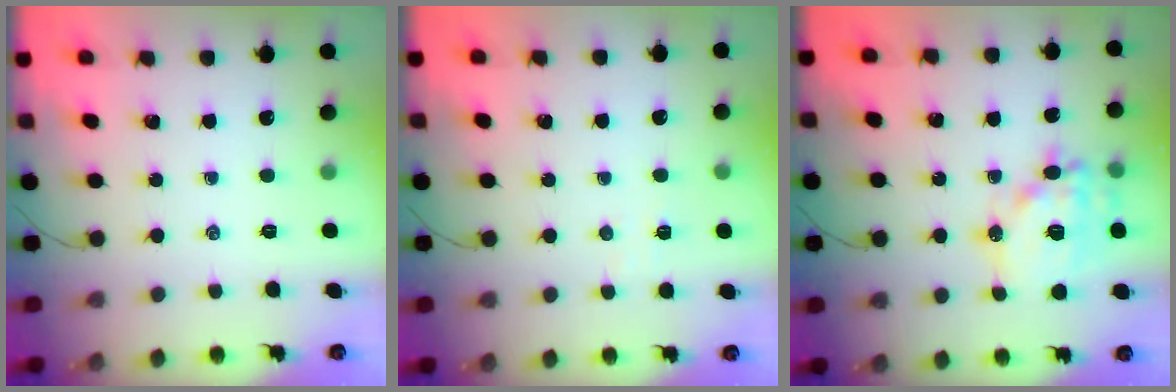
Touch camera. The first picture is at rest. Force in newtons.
{"total": 2.7, "press": 2.6, "slide": 0.8}
{"total": 16.0, "press": 15.8, "slide": 2.4}